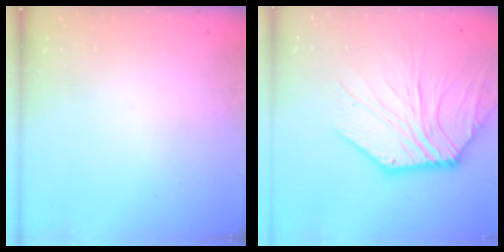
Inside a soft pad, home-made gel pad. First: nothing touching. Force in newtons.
{"total": 10.7, "press": 10.7, "slide": 0.8}